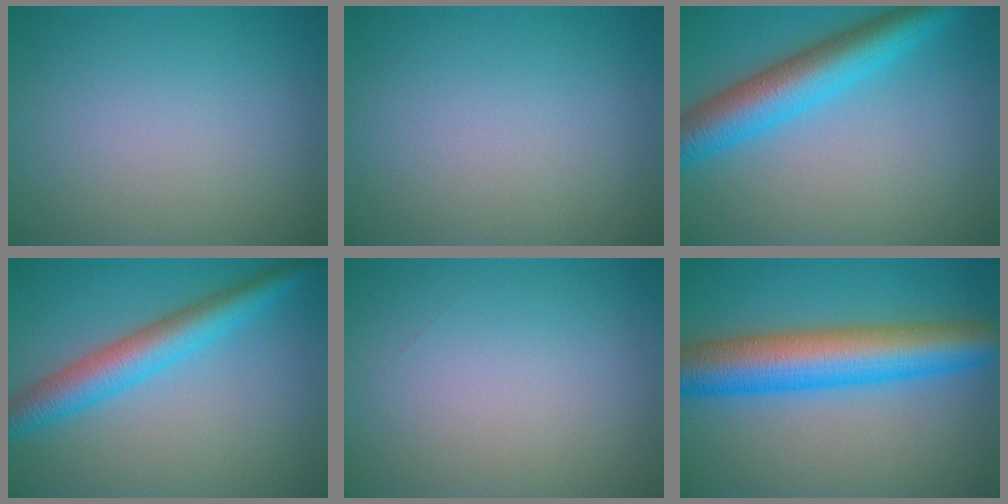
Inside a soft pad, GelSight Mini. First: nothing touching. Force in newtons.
{"total": 0.0}
{"total": 6.9, "press": 6.9, "slide": 0.2}
{"total": 5.0, "press": 5.0, "slide": 0.1}
{"total": 0.0}
{"total": 9.4, "press": 9.4, "slide": 0.1}